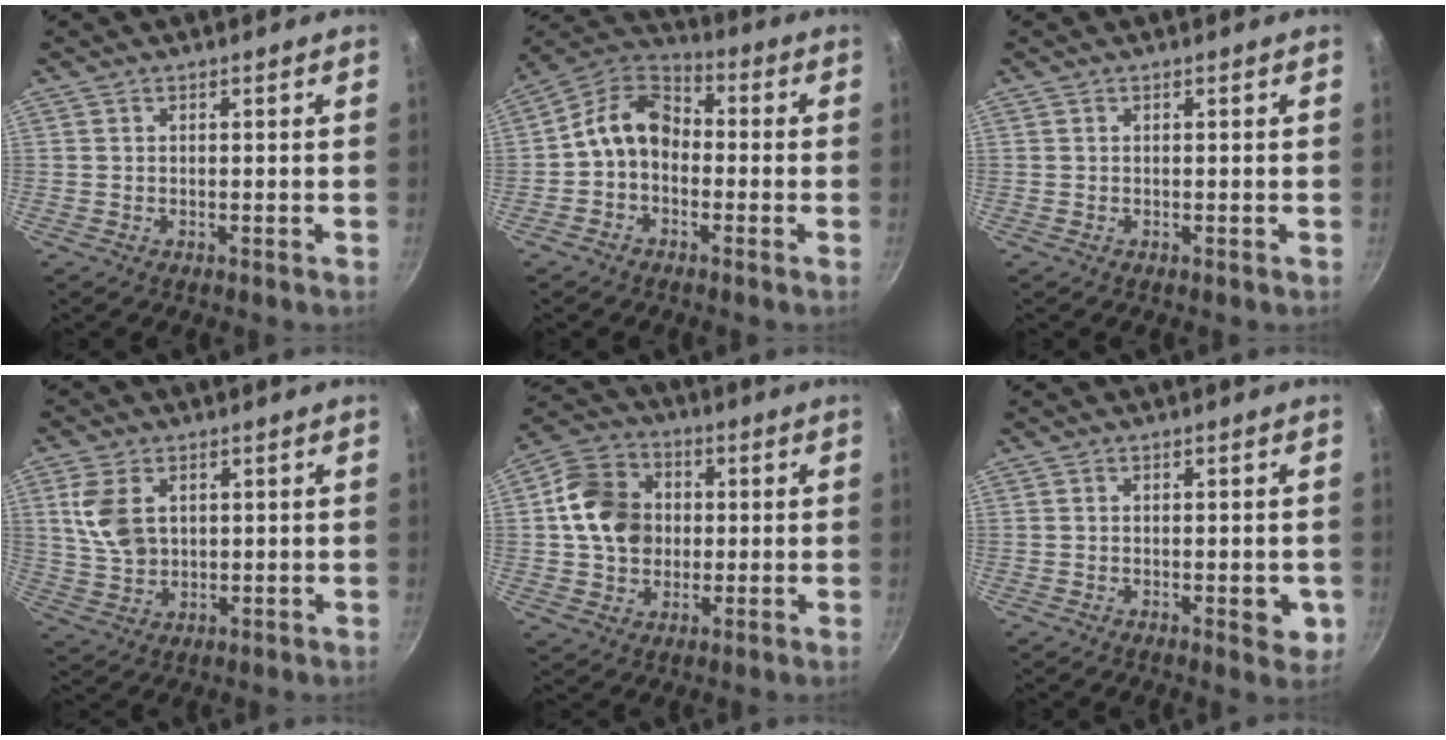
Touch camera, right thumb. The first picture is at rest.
{"total": 10.0, "force": [-1.1, 7.4, 6.5], "torque": [-0.087, 0.042, -0.042]}
{"total": 0.0}
{"total": 8.3, "force": [2.2, 5.6, 5.7], "torque": [-0.103, -0.010, 0.050]}
{"total": 12.8, "force": [1.0, 10.6, 7.2], "torque": [-0.103, 0.015, 0.008]}
{"total": 4.2, "force": [-0.8, 1.9, 3.7], "torque": [-0.037, -0.006, -0.012]}